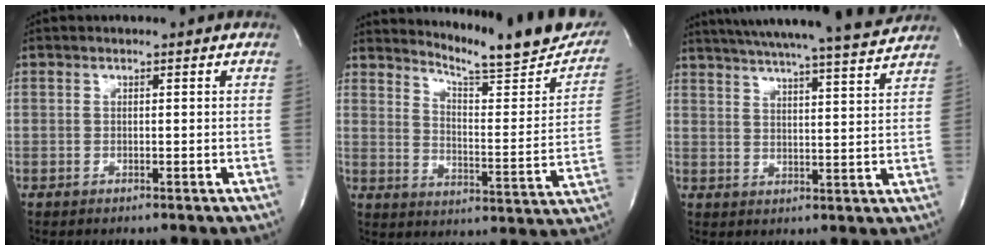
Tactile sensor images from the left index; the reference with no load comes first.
{"total": 18.3, "force": [16.9, 1.7, 7.0], "torque": [-0.101, -0.080, 0.213]}
{"total": 19.4, "force": [17.9, -0.4, 7.5], "torque": [-0.125, -0.023, 0.239]}